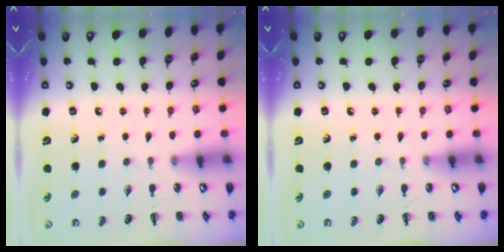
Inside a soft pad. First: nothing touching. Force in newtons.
{"total": 0.0}